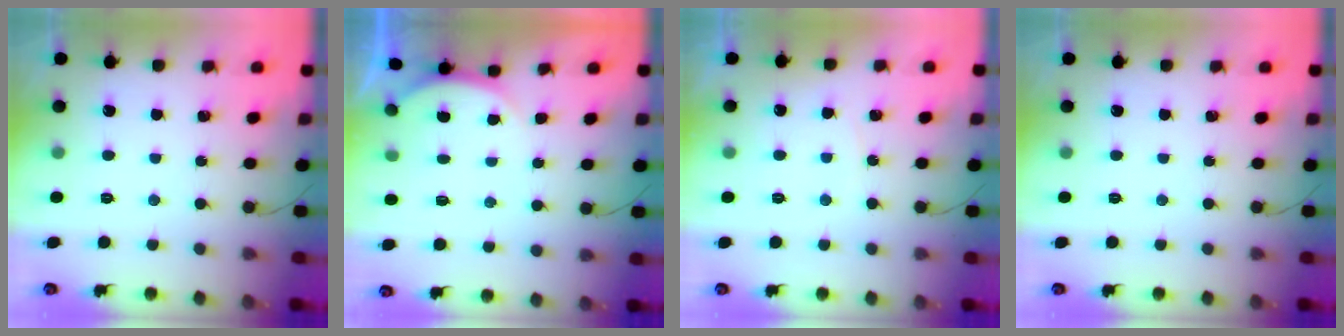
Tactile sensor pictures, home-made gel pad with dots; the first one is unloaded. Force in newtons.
{"total": 2.3, "press": 2.2, "slide": 0.6}
{"total": 3.0, "press": 3.0, "slide": 0.4}
{"total": 0.0}